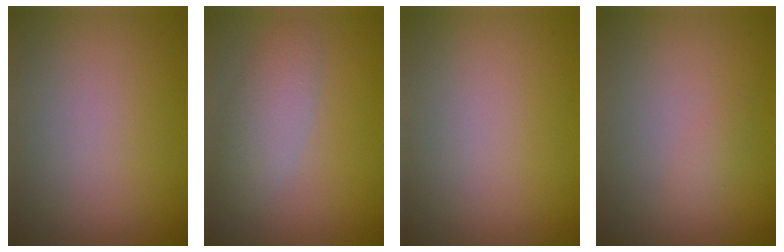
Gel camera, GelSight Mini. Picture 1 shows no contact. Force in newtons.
{"total": 3.1, "press": 3.1, "slide": 0.2}
{"total": 0.0}
{"total": 0.8, "press": 0.8, "slide": 0.0}